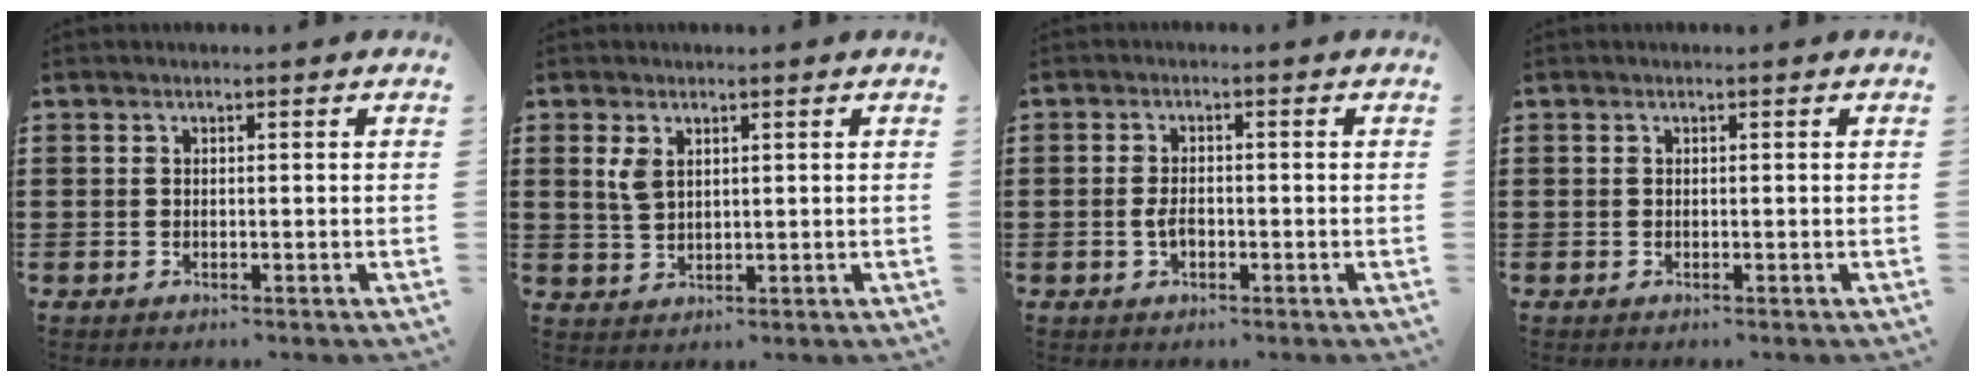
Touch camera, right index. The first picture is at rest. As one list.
[{"total": 2.8, "force": [1.5, 1.5, 1.8], "torque": [-0.041, 0.005, 0.027]}, {"total": 2.5, "force": [-0.6, 1.0, 2.1], "torque": [-0.042, -0.002, -0.010]}, {"total": 0.0}]